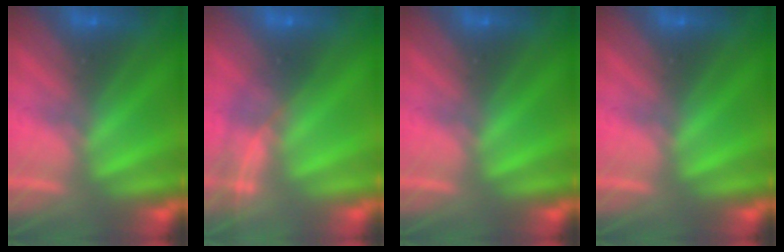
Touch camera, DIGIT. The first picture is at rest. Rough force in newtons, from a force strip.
{"total": 1.6}
{"total": 0.0}
{"total": 0.0}